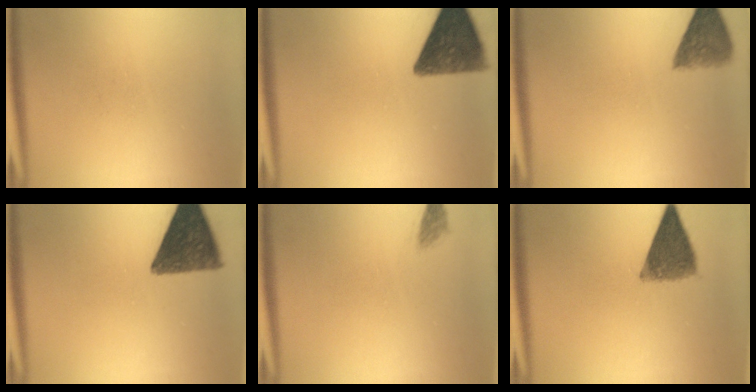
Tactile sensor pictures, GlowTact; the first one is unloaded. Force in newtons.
{"total": 11.8}
{"total": 5.7}
{"total": 12.0}
{"total": 1.3}
{"total": 8.3}